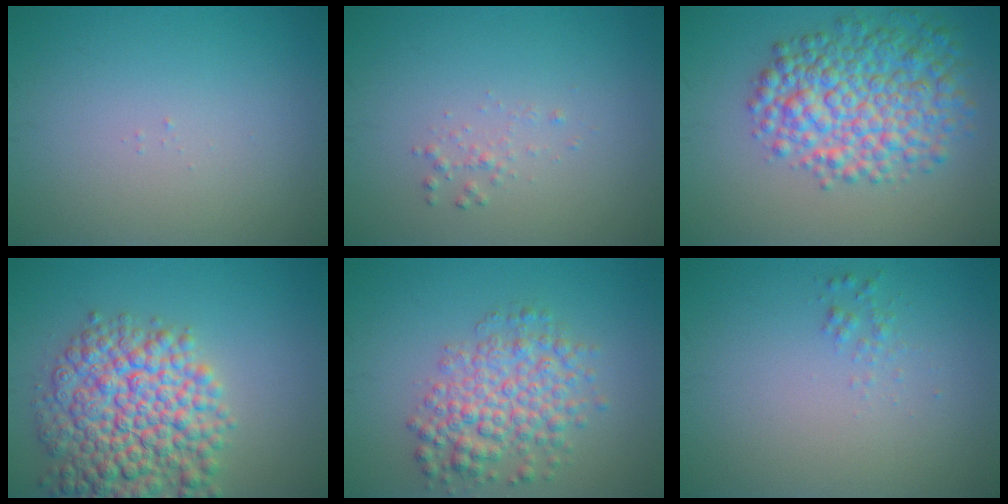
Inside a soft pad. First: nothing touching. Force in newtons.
{"total": 0.9, "press": 0.9, "slide": 0.0}
{"total": 7.7, "press": 7.7, "slide": 0.2}
{"total": 9.7, "press": 9.7, "slide": 0.4}
{"total": 5.1, "press": 5.1, "slide": 0.1}
{"total": 0.8, "press": 0.8, "slide": 0.0}